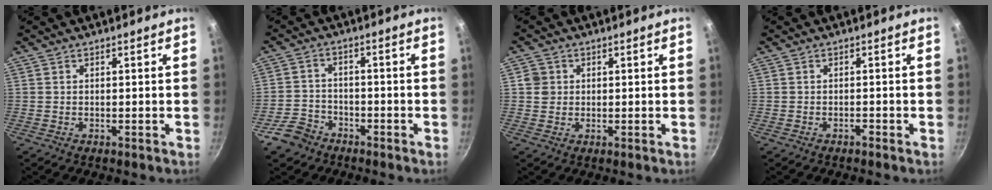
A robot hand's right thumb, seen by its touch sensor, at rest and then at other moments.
{"total": 5.7, "force": [-4.0, 3.9, 1.2], "torque": [-0.008, 0.020, -0.078]}
{"total": 2.9, "force": [0.6, 2.7, 0.7], "torque": [0.001, 0.001, 0.009]}
{"total": 0.7, "force": [-0.6, 0.2, 0.3], "torque": [-0.003, 0.004, -0.012]}